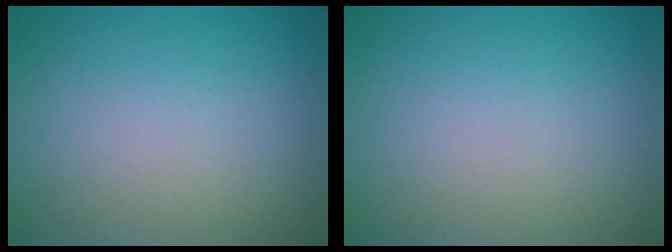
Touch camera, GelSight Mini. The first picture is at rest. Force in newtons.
{"total": 0.0}